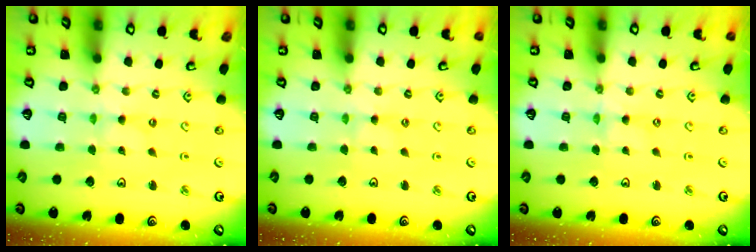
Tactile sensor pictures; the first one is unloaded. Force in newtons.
{"total": 0.9, "press": 0.8, "slide": 0.2}
{"total": 0.0}